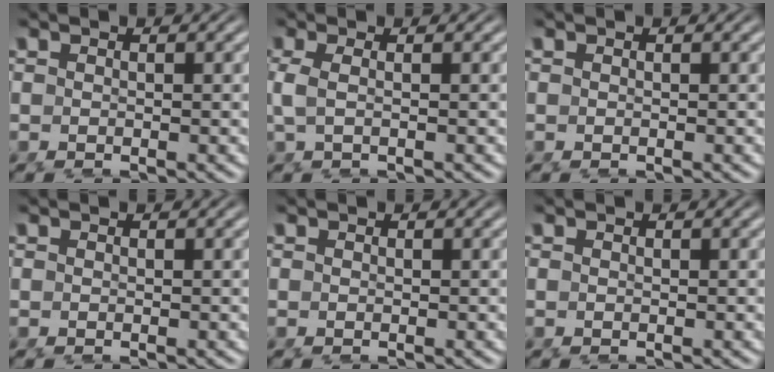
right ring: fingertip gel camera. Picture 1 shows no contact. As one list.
[{"total": 1.8, "force": [0.0, 0.3, 1.8], "torque": [-0.046, -0.007, 0.006]}, {"total": 0.0}, {"total": 0.0}, {"total": 0.0}, {"total": 0.0}]